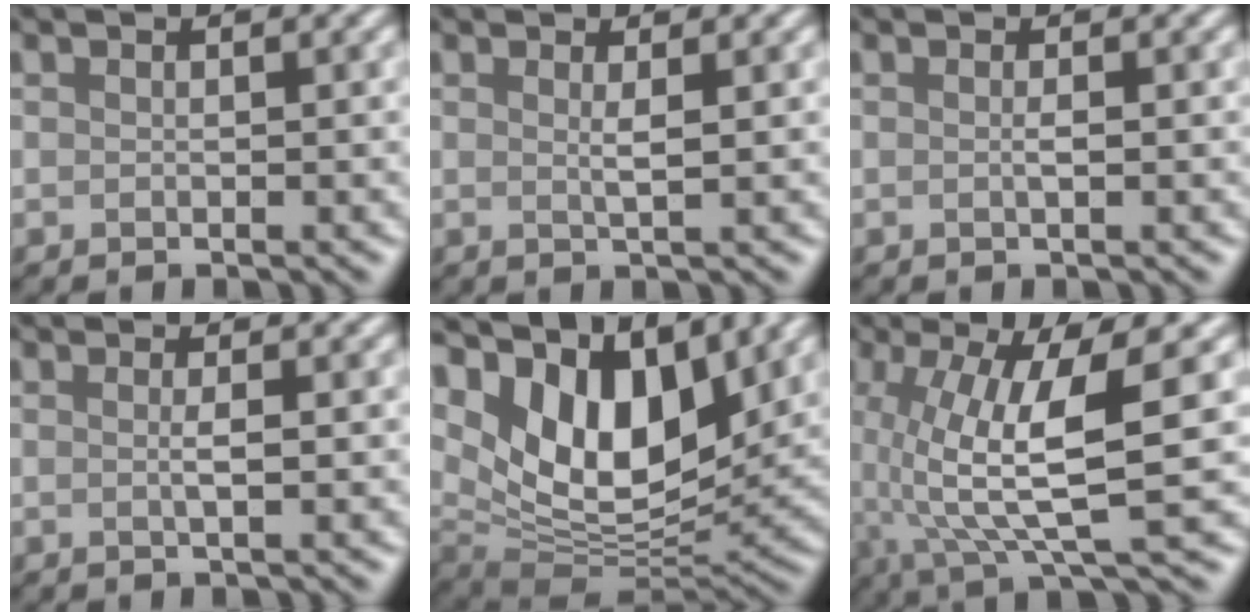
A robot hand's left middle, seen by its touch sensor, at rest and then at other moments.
{"total": 0.7, "force": [-0.1, -0.3, 0.6], "torque": [-0.023, 0.005, 0.008]}
{"total": 0.6, "force": [-0.5, -0.2, 0.4], "torque": [-0.012, 0.002, -0.002]}
{"total": 0.9, "force": [-0.5, -0.2, 0.7], "torque": [-0.022, 0.006, 0.000]}
{"total": 10.3, "force": [5.0, 5.1, 7.4], "torque": [-0.153, 0.006, 0.107]}
{"total": 8.1, "force": [-1.0, 1.6, 7.9], "torque": [-0.162, 0.005, 0.002]}